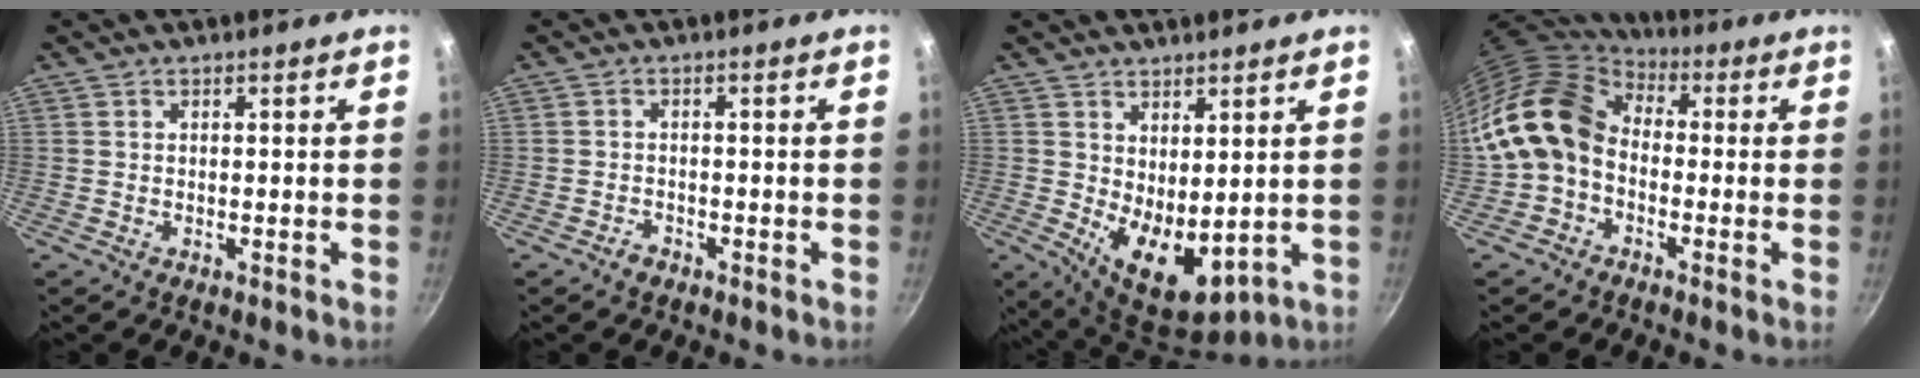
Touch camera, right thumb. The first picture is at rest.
{"total": 1.6, "force": [-1.2, 0.9, 0.4], "torque": [-0.007, 0.015, -0.022]}
{"total": 9.9, "force": [1.4, 5.4, 8.1], "torque": [-0.100, -0.035, 0.042]}
{"total": 13.5, "force": [-1.1, 10.3, 8.6], "torque": [-0.134, 0.036, -0.039]}